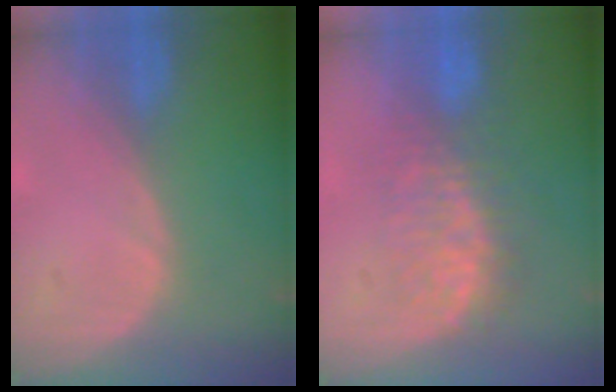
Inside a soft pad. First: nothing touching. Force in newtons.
{"total": 7.6, "press": 7.3, "slide": 1.9}